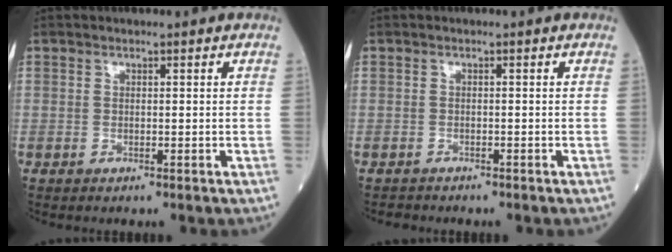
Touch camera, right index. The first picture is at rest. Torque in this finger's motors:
{"motor_torque": [-0.23, -0.19, -0.14, -0.06]}